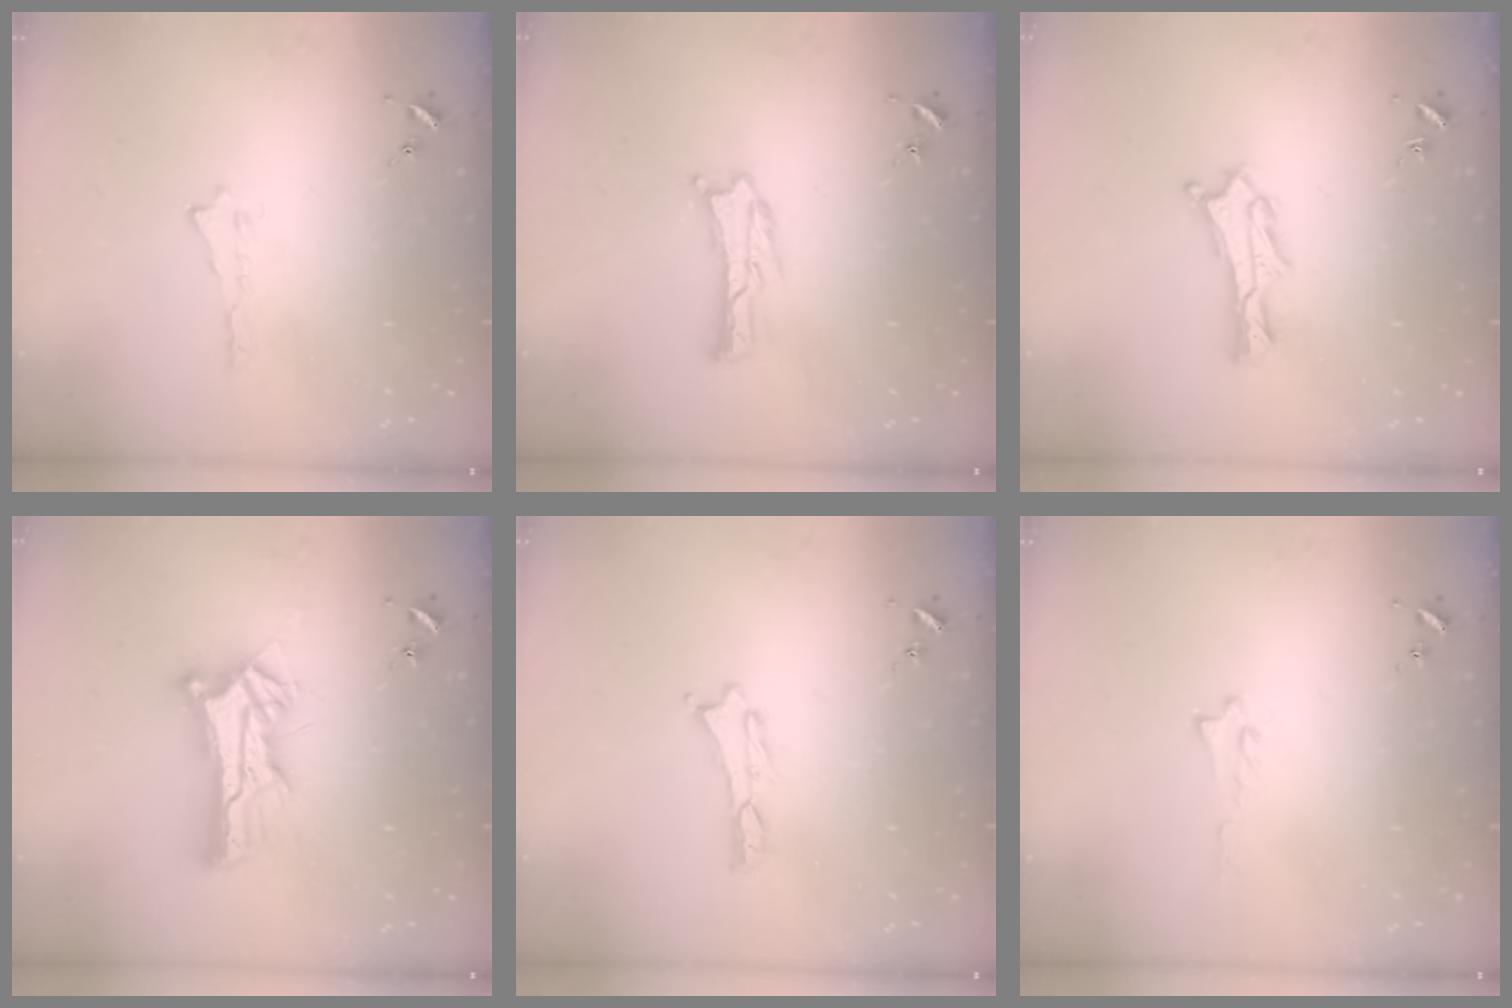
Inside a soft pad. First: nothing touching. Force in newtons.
{"total": 0.8, "press": 0.8, "slide": 0.2}
{"total": 2.0, "press": 2.0, "slide": 0.2}
{"total": 11.7, "press": 11.6, "slide": 1.0}
{"total": 0.0}
{"total": 0.6, "press": 0.6, "slide": 0.1}